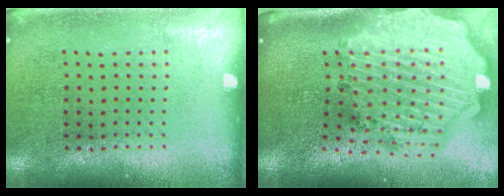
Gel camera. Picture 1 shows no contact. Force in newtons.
{"total": 4.1, "press": 3.3, "slide": 2.4}